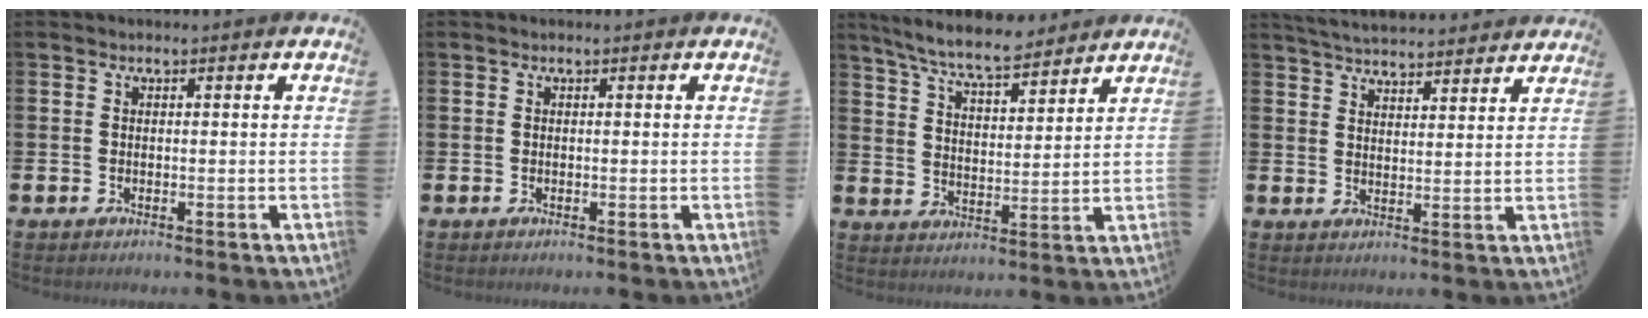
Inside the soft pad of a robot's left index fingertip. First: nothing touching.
{"total": 0.0}
{"total": 7.7, "force": [7.2, 1.0, 2.7], "torque": [-0.080, -0.033, 0.130]}
{"total": 5.0, "force": [4.9, 0.5, 0.3], "torque": [-0.019, -0.029, 0.089]}